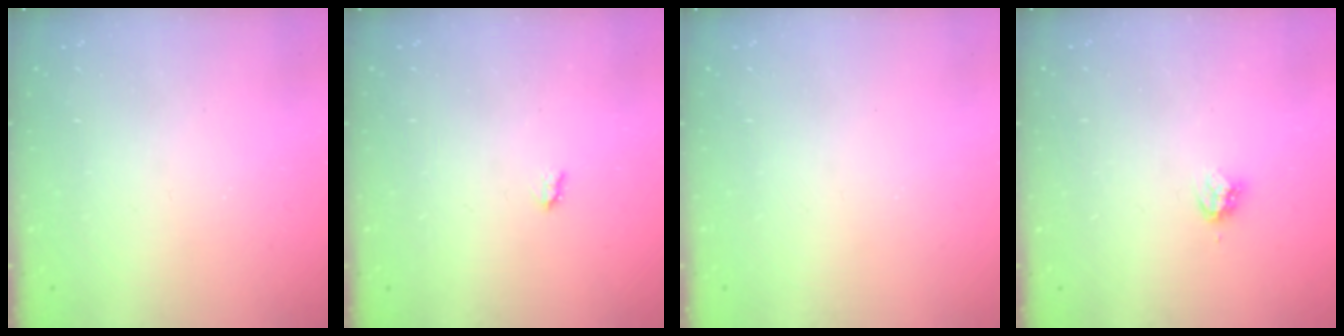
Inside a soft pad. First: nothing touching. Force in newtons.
{"total": 1.7, "press": 1.6, "slide": 0.3}
{"total": 0.0}
{"total": 3.6, "press": 3.6, "slide": 0.7}